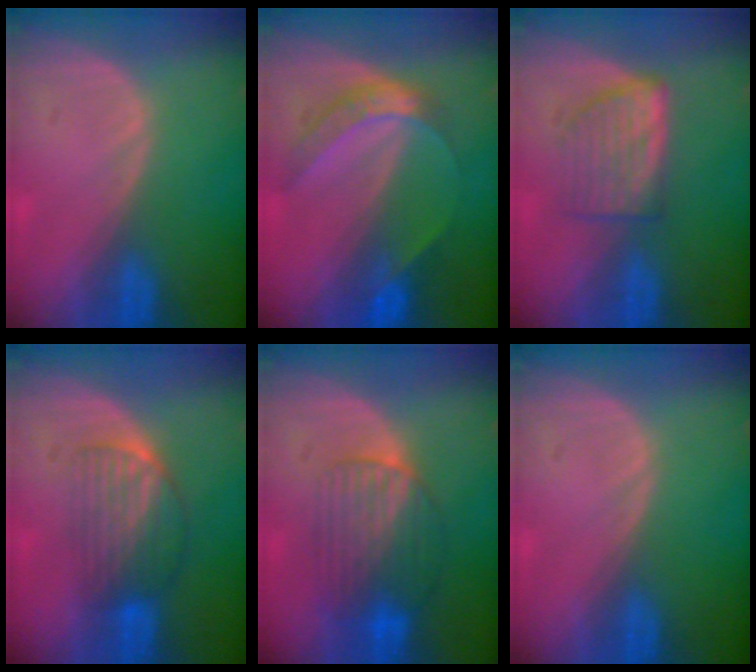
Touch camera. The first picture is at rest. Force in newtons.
{"total": 6.2, "press": 5.3, "slide": 3.3}
{"total": 5.9, "press": 5.4, "slide": 2.4}
{"total": 6.8, "press": 6.0, "slide": 3.3}
{"total": 7.8, "press": 7.4, "slide": 2.4}
{"total": 0.0}